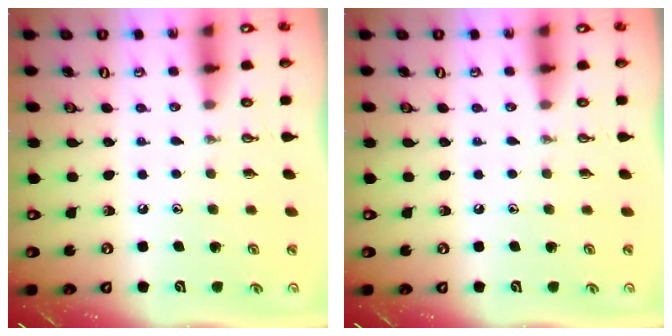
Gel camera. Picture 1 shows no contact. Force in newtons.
{"total": 0.0}